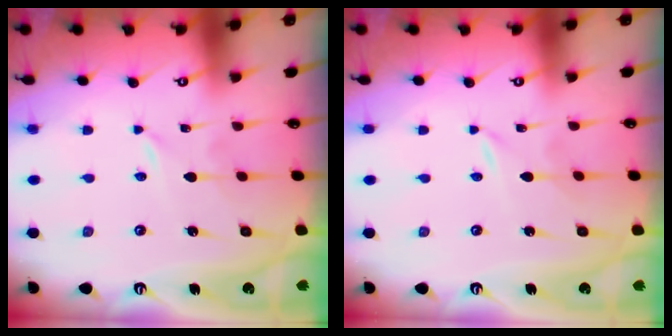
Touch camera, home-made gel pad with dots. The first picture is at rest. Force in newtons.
{"total": 0.0}